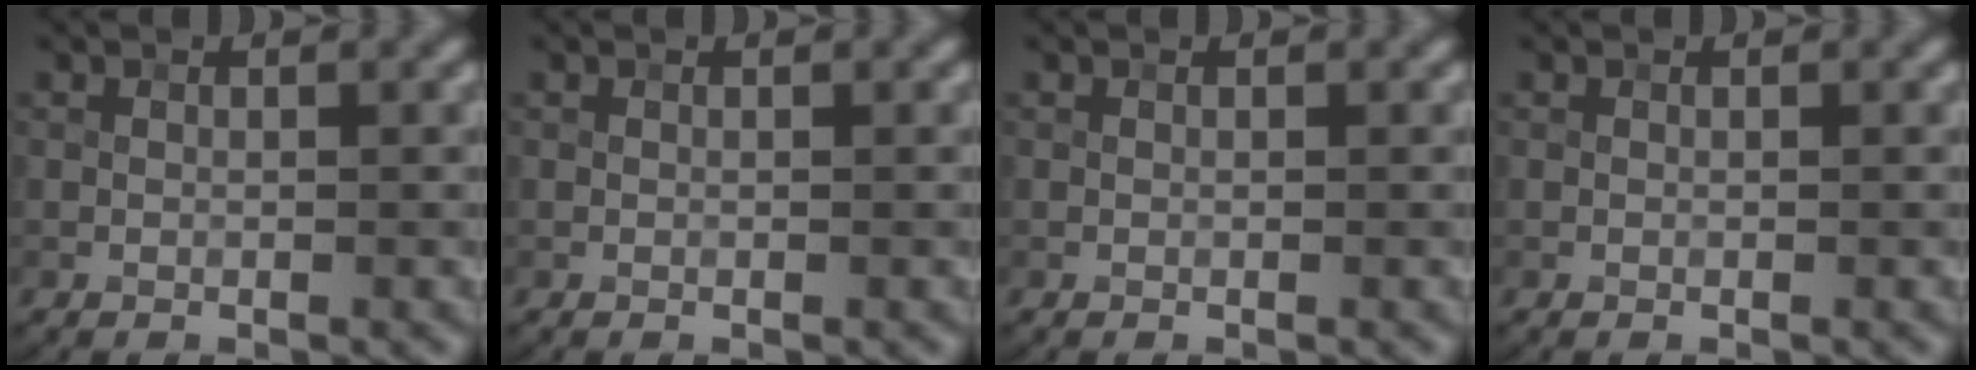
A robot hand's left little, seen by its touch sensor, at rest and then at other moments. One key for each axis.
{"total": 0.0}
{"total": 0.0}
{"total": 0.0}